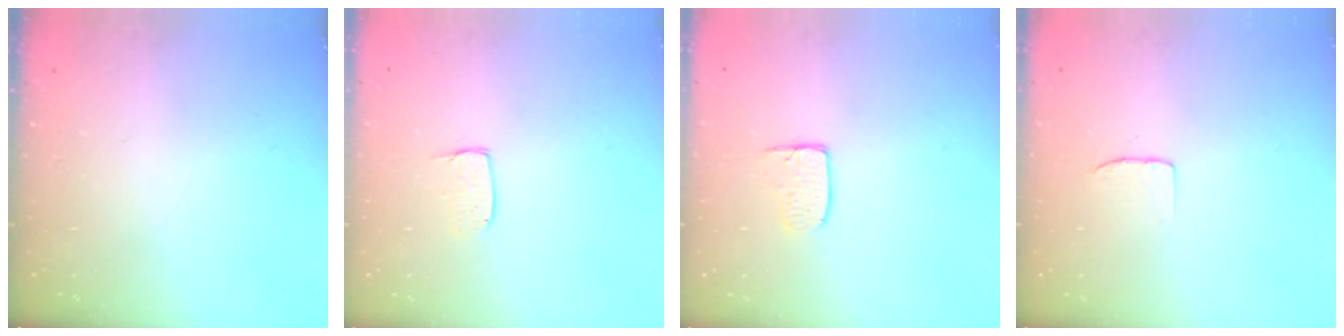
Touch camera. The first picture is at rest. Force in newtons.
{"total": 4.9, "press": 4.8, "slide": 0.4}
{"total": 4.7, "press": 4.7, "slide": 0.4}
{"total": 3.9, "press": 3.9, "slide": 0.3}